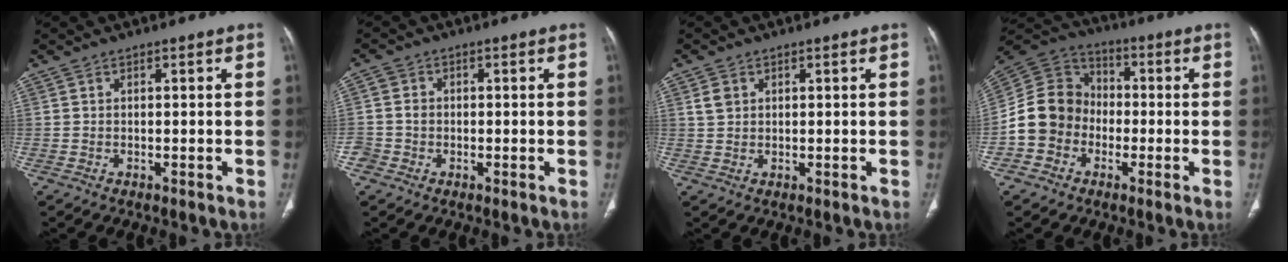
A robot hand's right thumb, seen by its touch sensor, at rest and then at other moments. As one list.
[{"total": 3.9, "force": [-1.1, 3.7, 0.6], "torque": [0.002, 0.013, -0.026]}, {"total": 2.4, "force": [1.0, 1.9, 1.2], "torque": [-0.020, 0.000, 0.022]}, {"total": 12.1, "force": [-3.0, 10.7, 4.7], "torque": [-0.067, 0.042, -0.066]}]